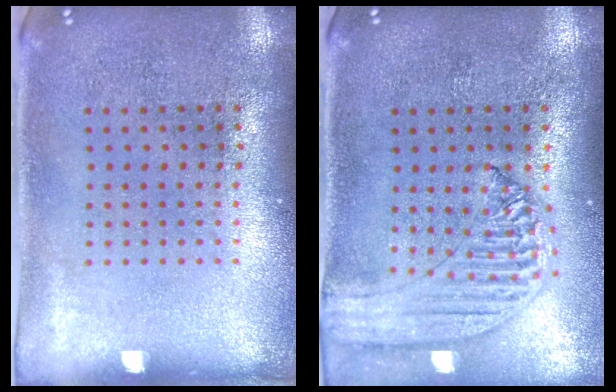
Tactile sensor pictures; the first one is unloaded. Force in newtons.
{"total": 1.5, "press": 1.4, "slide": 0.3}